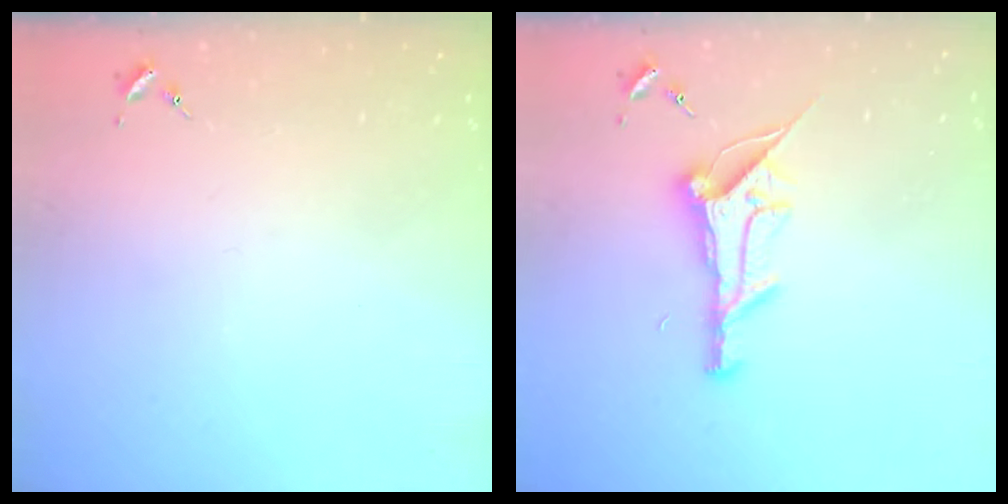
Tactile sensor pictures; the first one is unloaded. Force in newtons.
{"total": 12.8, "press": 12.8, "slide": 0.3}